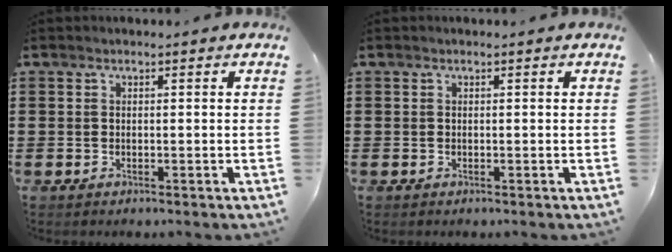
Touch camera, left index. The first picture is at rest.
{"total": 0.0}